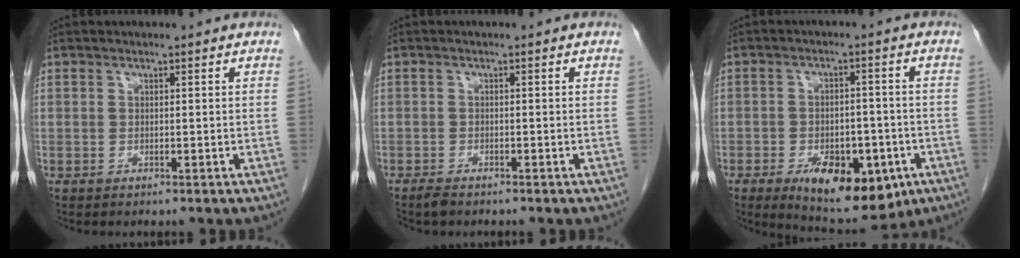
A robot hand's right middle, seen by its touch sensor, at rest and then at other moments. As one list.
[{"total": 1.4, "force": [-1.2, 0.4, 0.5], "torque": [-0.018, -0.003, -0.020]}, {"total": 12.9, "force": [-6.2, 6.1, 9.6], "torque": [-0.134, -0.006, -0.082]}]